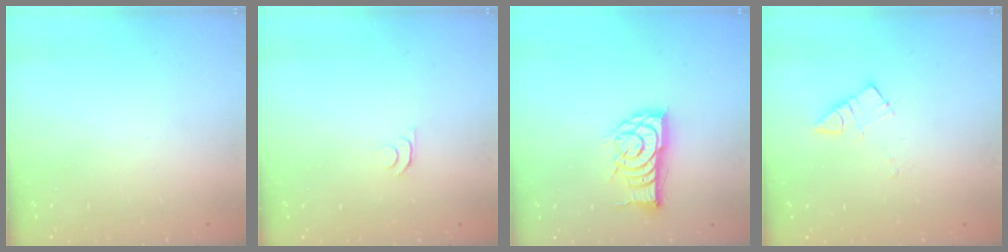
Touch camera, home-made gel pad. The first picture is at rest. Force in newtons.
{"total": 4.4, "press": 4.3, "slide": 0.6}
{"total": 13.1, "press": 13.1, "slide": 0.5}
{"total": 4.9, "press": 4.8, "slide": 0.5}